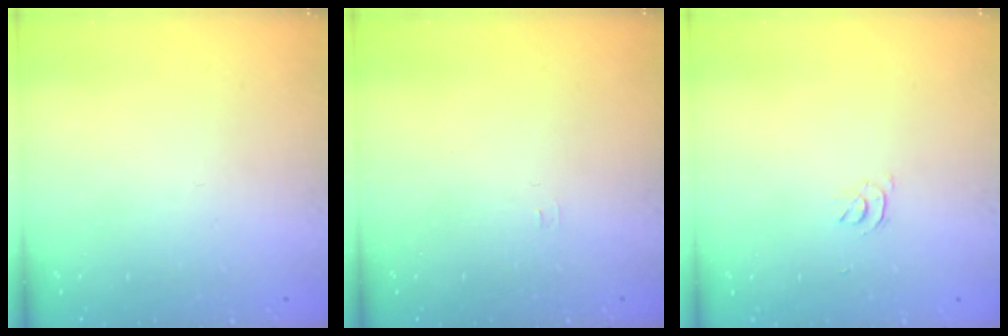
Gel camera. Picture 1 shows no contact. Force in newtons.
{"total": 3.3, "press": 3.3, "slide": 0.4}
{"total": 2.9, "press": 2.9, "slide": 0.5}